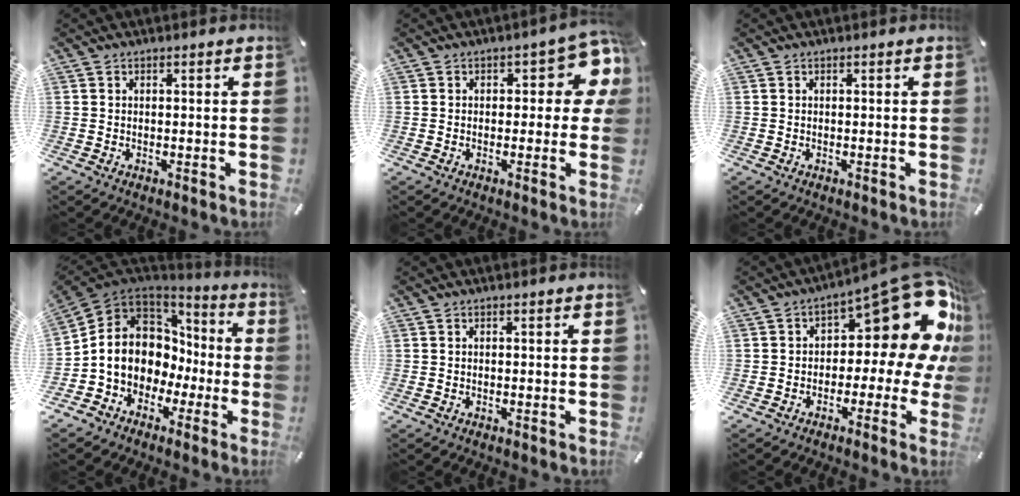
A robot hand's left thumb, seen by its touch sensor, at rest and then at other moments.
{"total": 9.2, "force": [2.8, 4.6, 7.5], "torque": [-0.086, -0.015, 0.046]}
{"total": 0.0}
{"total": 10.7, "force": [-0.7, 9.8, 4.2], "torque": [-0.114, -0.015, -0.011]}
{"total": 0.0}
{"total": 20.4, "force": [8.8, 9.6, 15.8], "torque": [-0.188, -0.068, 0.145]}